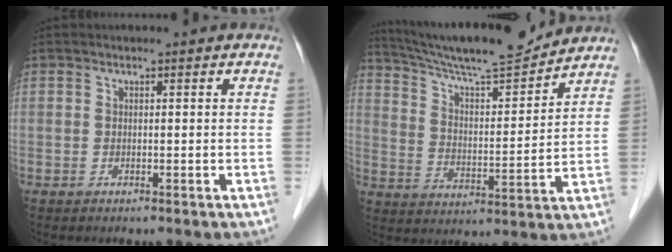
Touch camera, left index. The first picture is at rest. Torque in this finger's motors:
{"motor_torque": [0.56, -0.55, 0.36, 0.08]}